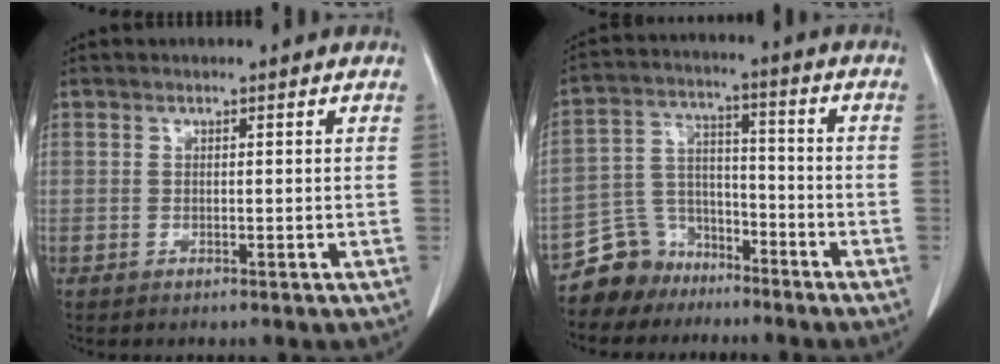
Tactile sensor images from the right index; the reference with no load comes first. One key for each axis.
{"total": 8.1, "fx": -6.4, "fy": 5.1, "fz": 0.0, "tx": -0.001, "ty": 0.032, "tz": -0.119}